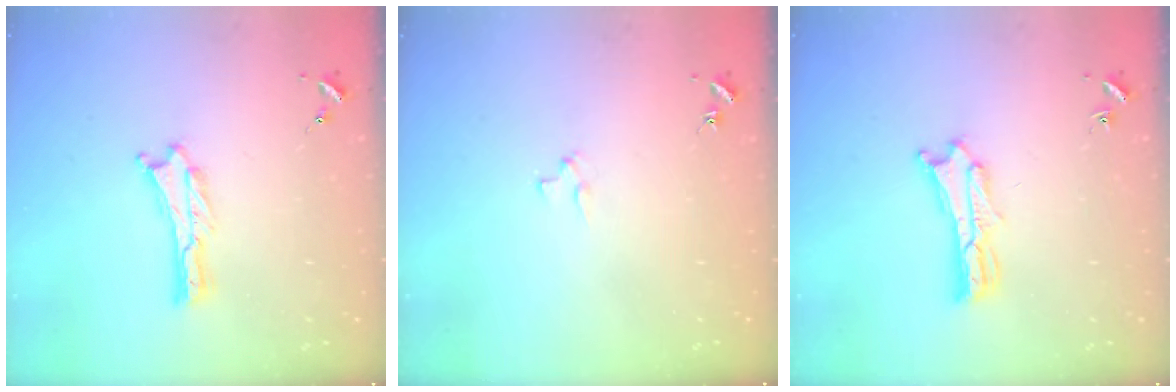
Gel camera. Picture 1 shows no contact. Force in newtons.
{"total": 1.9, "press": 1.9, "slide": 0.2}
{"total": 2.5, "press": 2.5, "slide": 0.1}